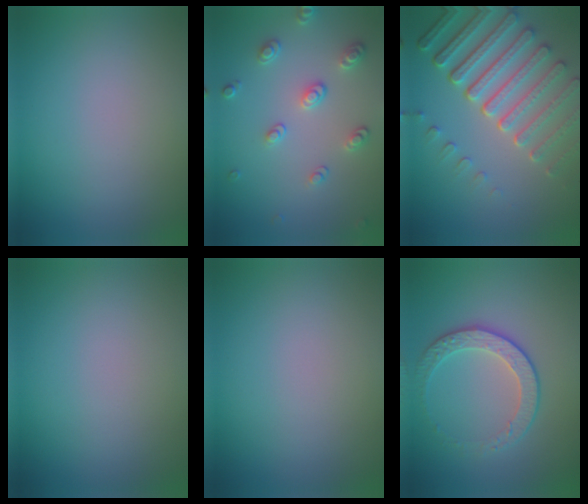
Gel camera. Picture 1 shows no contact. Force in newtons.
{"total": 2.7, "press": 2.6, "slide": 0.4}
{"total": 8.0, "press": 5.8, "slide": 5.5}
{"total": 0.0}
{"total": 0.0}
{"total": 2.8, "press": 2.4, "slide": 1.4}